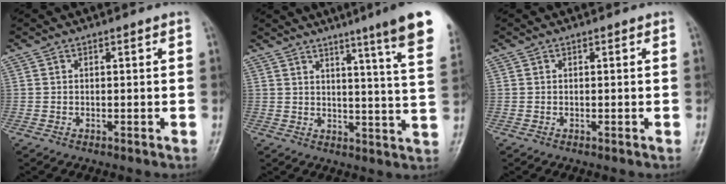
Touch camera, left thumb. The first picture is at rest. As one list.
[{"total": 16.2, "force": [10.9, 0.1, 12.0], "torque": [-0.145, -0.061, 0.121]}, {"total": 0.0}]